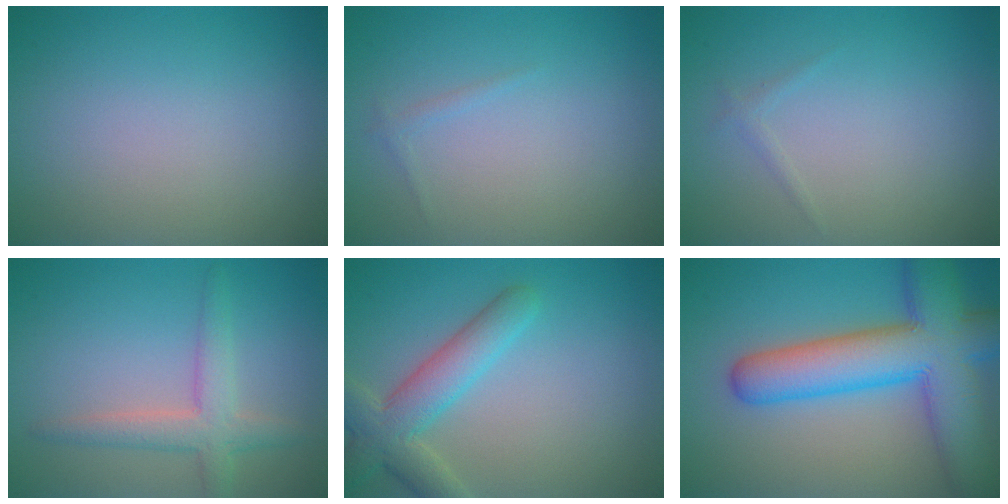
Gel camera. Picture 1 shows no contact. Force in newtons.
{"total": 0.6, "press": 0.6, "slide": 0.0}
{"total": 0.7, "press": 0.7, "slide": 0.1}
{"total": 3.4, "press": 3.4, "slide": 0.2}
{"total": 5.0, "press": 4.9, "slide": 0.3}
{"total": 11.0, "press": 11.0, "slide": 0.6}